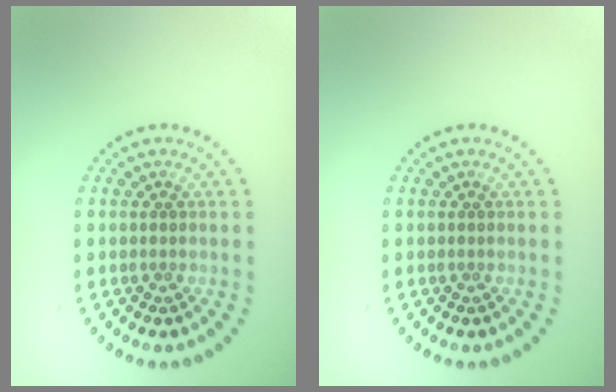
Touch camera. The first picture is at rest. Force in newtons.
{"total": 0.0}